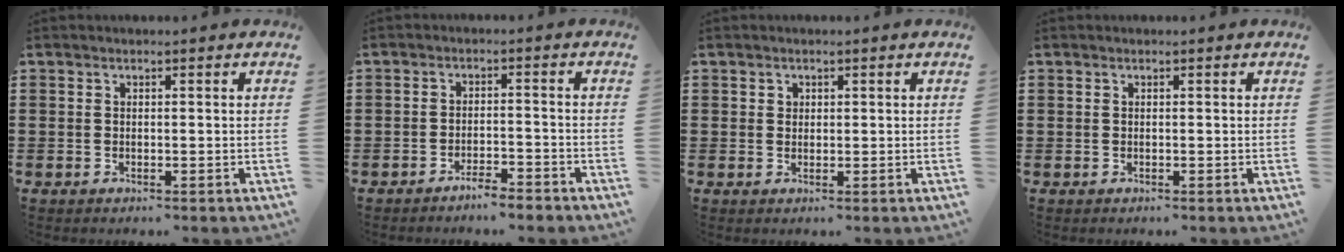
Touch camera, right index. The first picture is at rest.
{"total": 3.0, "force": [-2.9, 0.0, 0.5], "torque": [-0.013, -0.001, -0.059]}
{"total": 1.0, "force": [0.4, 0.9, 0.2], "torque": [-0.005, 0.002, 0.010]}
{"total": 0.0}